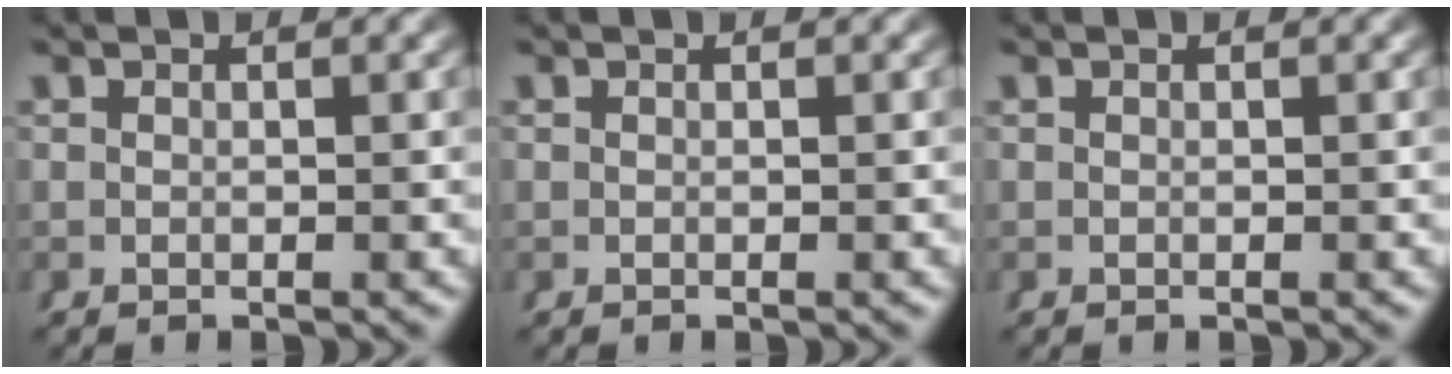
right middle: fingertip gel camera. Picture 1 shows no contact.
{"total": 0.0}
{"total": 0.0}